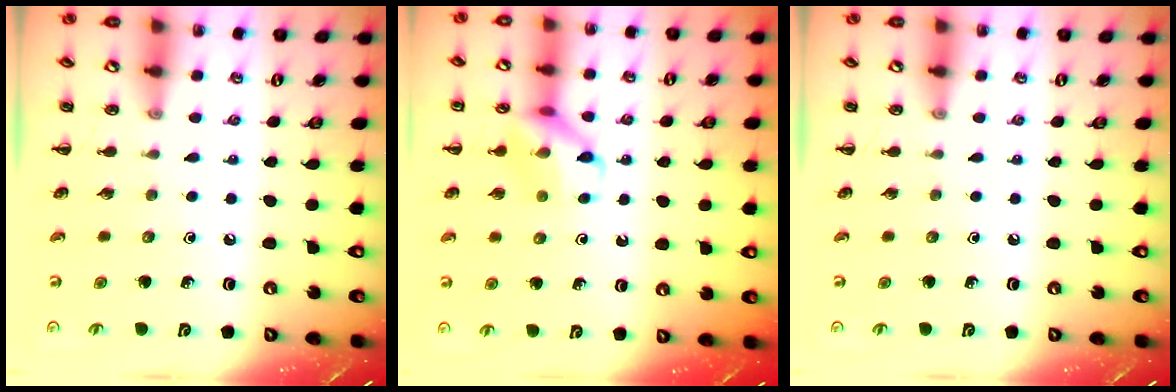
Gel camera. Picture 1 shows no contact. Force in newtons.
{"total": 10.4, "press": 10.4, "slide": 0.3}
{"total": 0.0}